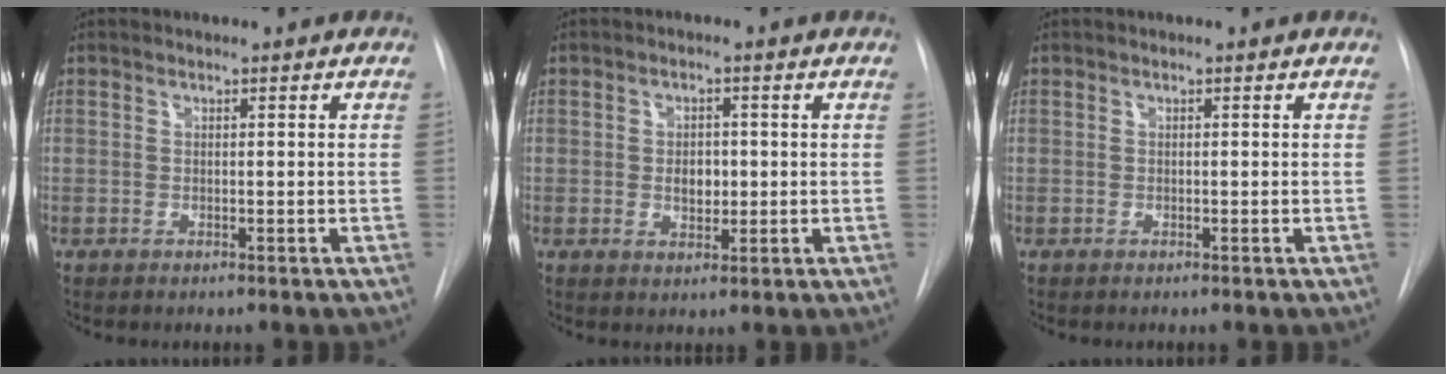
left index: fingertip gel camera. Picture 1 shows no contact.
{"total": 3.1, "force": [0.0, 2.1, 2.3], "torque": [-0.031, 0.000, 0.003]}
{"total": 0.0}